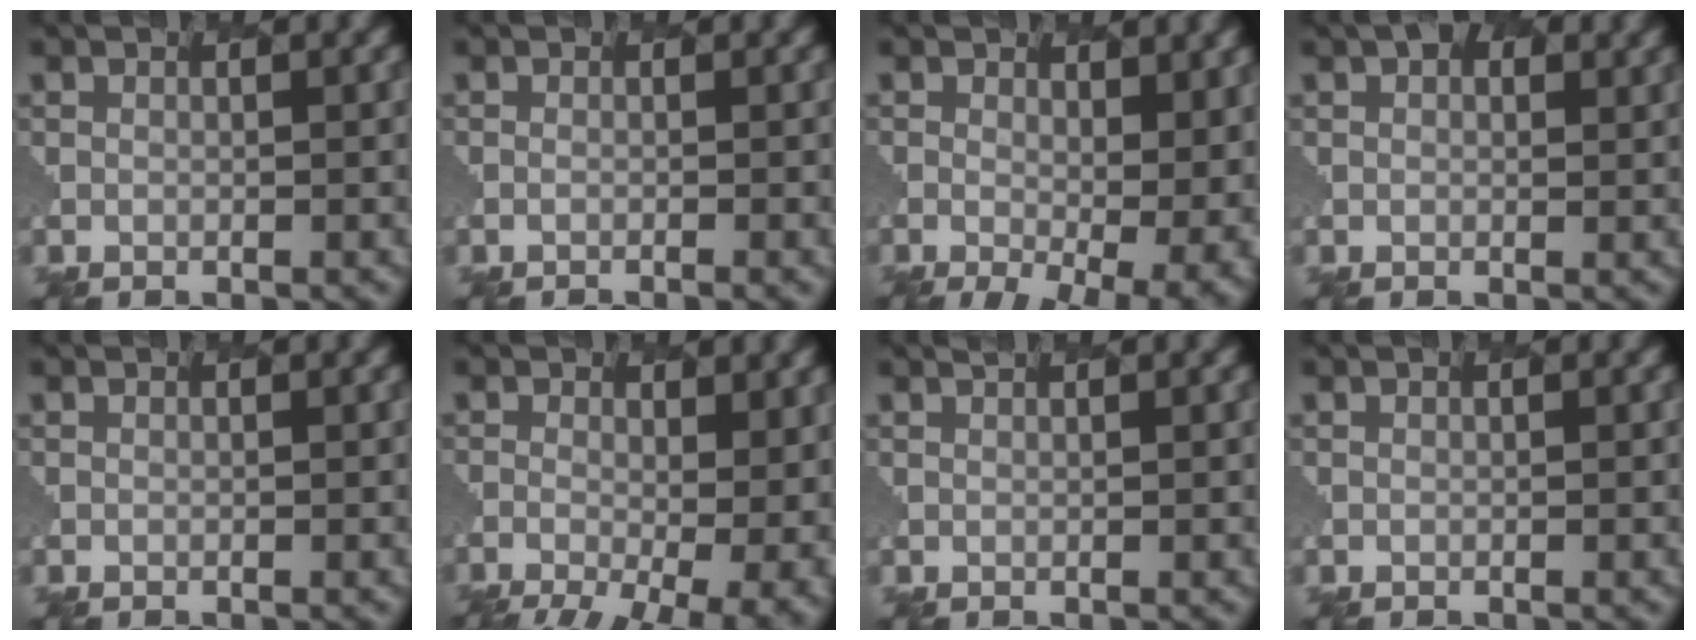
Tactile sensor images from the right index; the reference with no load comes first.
{"total": 0.7, "force": [-0.4, 0.2, 0.5], "torque": [0.000, 0.004, -0.016]}
{"total": 7.8, "force": [-1.4, 3.4, 6.9], "torque": [-0.082, -0.022, 0.001]}
{"total": 2.7, "force": [1.4, 1.7, 1.6], "torque": [0.000, 0.015, -0.004]}
{"total": 0.0}
{"total": 10.6, "force": [-3.7, 4.4, 8.9], "torque": [-0.115, -0.021, -0.033]}
{"total": 1.5, "force": [0.9, 0.7, 1.1], "torque": [-0.001, 0.013, 0.001]}
{"total": 0.0}